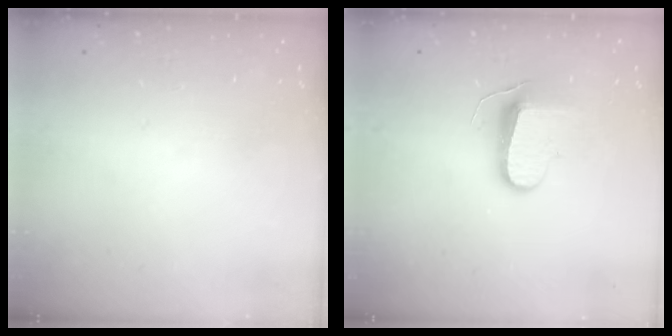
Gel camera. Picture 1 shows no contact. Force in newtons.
{"total": 9.0, "press": 8.9, "slide": 0.7}